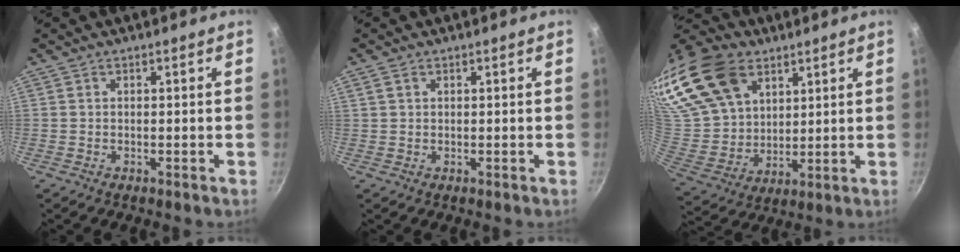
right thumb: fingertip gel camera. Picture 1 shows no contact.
{"total": 1.5, "force": [0.7, 1.1, 0.8], "torque": [-0.013, 0.001, 0.014]}
{"total": 26.0, "force": [14.0, 17.1, 13.6], "torque": [-0.288, -0.021, 0.271]}